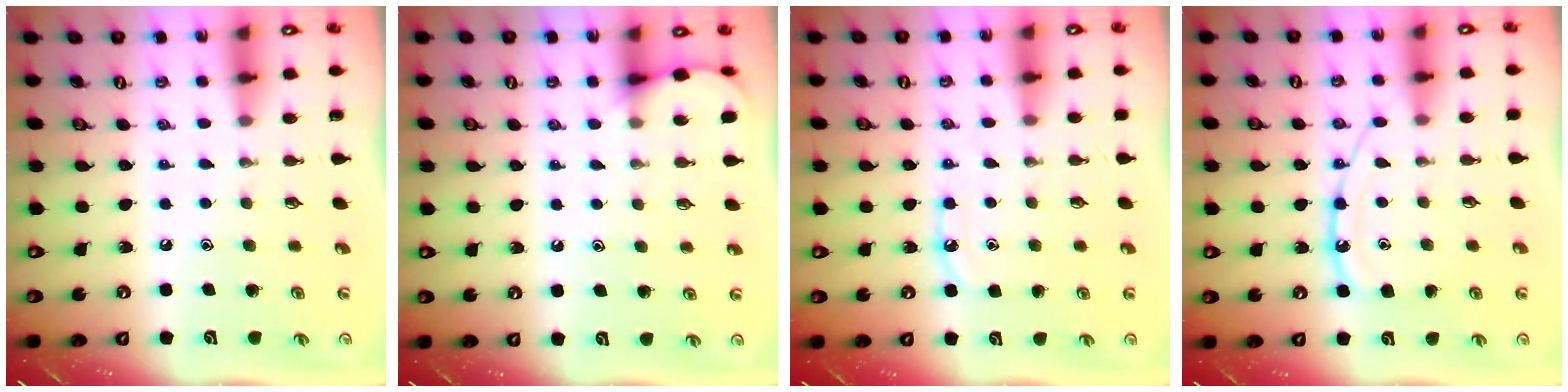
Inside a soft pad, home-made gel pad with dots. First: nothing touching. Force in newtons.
{"total": 4.2, "press": 4.2, "slide": 0.4}
{"total": 6.1, "press": 6.1, "slide": 0.8}
{"total": 12.6, "press": 12.6, "slide": 0.6}